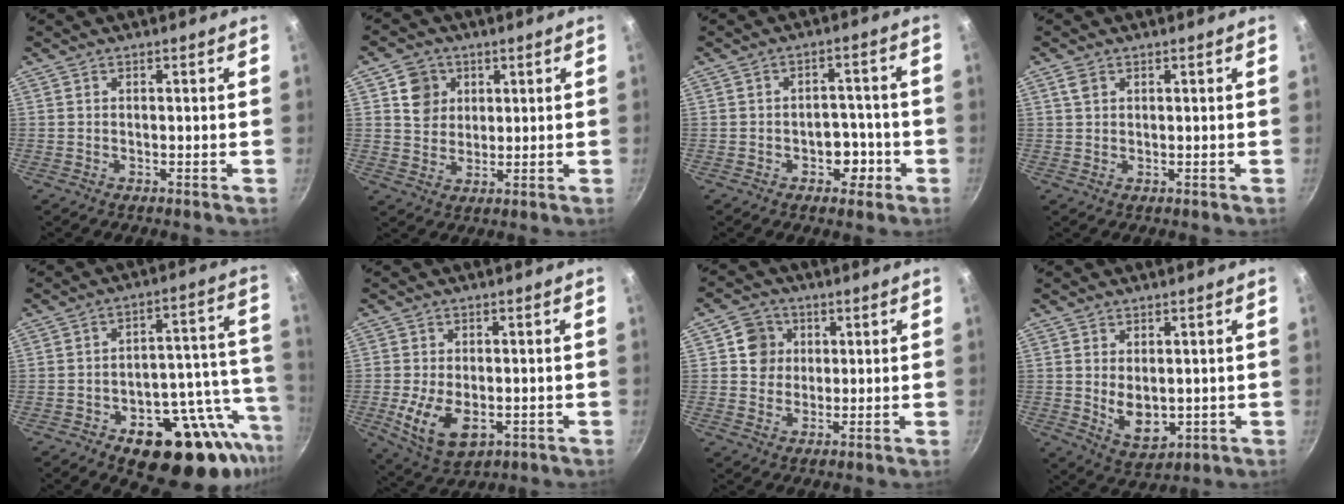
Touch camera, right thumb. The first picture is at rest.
{"total": 6.5, "force": [2.3, 5.7, 2.1], "torque": [0.000, -0.003, 0.040]}
{"total": 5.8, "force": [-2.2, 4.2, 3.2], "torque": [-0.005, 0.021, -0.027]}
{"total": 2.1, "force": [1.0, 1.4, 1.2], "torque": [-0.020, -0.002, 0.020]}
{"total": 22.7, "force": [-10.0, 12.1, 16.4], "torque": [-0.164, 0.038, -0.136]}
{"total": 10.3, "force": [-2.3, 6.3, 7.9], "torque": [-0.140, -0.011, -0.026]}
{"total": 5.7, "force": [1.5, 5.2, 1.6], "torque": [0.011, -0.001, 0.020]}
{"total": 7.4, "force": [0.1, 4.9, 5.6], "torque": [-0.080, -0.018, 0.020]}